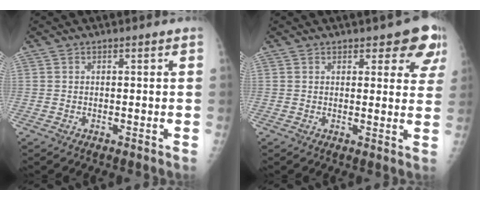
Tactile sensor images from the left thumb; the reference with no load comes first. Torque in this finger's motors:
{"motor_torque": [0.05, 0.24, -0.01, -0.08, 0.08]}